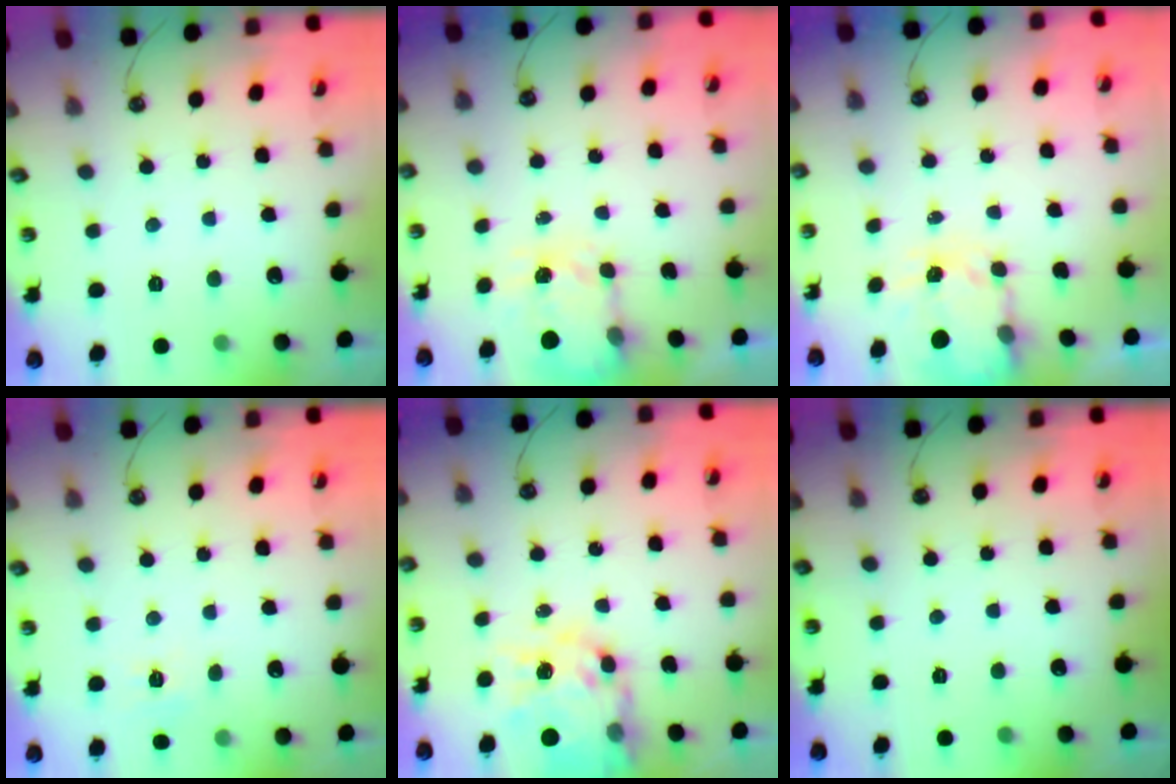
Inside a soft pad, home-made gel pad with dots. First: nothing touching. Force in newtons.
{"total": 3.8, "press": 3.7, "slide": 0.5}
{"total": 3.4, "press": 3.4, "slide": 0.3}
{"total": 6.8, "press": 6.7, "slide": 0.7}
{"total": 17.0, "press": 16.9, "slide": 1.7}
{"total": 0.0}